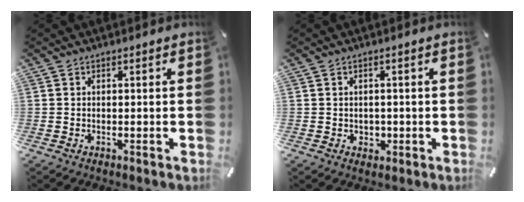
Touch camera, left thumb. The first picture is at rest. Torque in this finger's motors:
{"motor_torque": [0.15, 0.02, 0.14, -0.20, 0.04]}